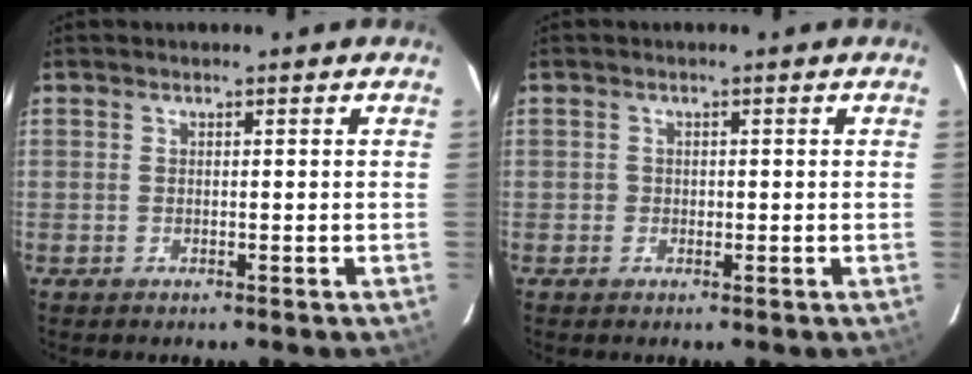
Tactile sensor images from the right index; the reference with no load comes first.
{"total": 1.2, "force": [-0.3, 1.2, 0.0], "torque": [0.001, 0.001, -0.004]}